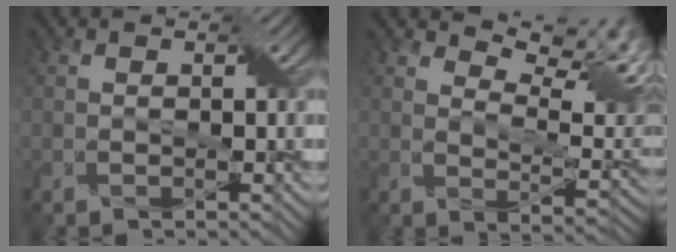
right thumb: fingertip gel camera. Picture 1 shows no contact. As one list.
[{"total": 10.7, "force": [7.1, 3.9, 7.0], "torque": [-0.119, 0.000, 0.116]}]